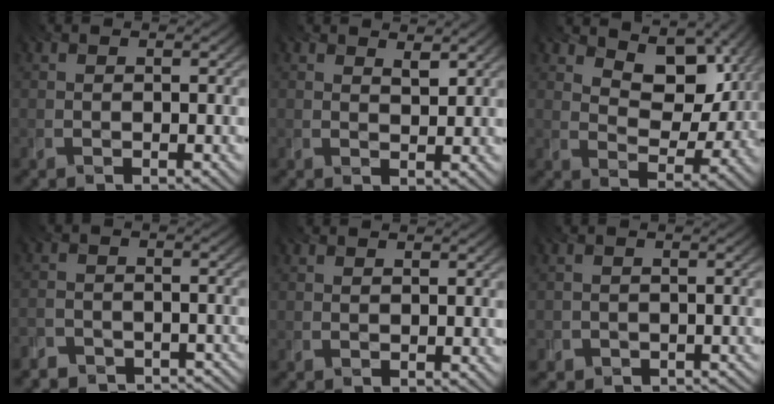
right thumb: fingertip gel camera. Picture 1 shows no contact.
{"total": 1.8, "force": [1.5, 0.5, 0.8], "torque": [-0.015, -0.004, 0.030]}
{"total": 9.1, "force": [5.0, 4.9, 5.8], "torque": [-0.094, -0.005, 0.085]}
{"total": 5.9, "force": [-5.3, 2.4, 1.2], "torque": [-0.019, -0.005, -0.091]}
{"total": 0.0}
{"total": 2.8, "force": [-2.0, 1.9, -0.2], "torque": [0.017, 0.006, -0.031]}